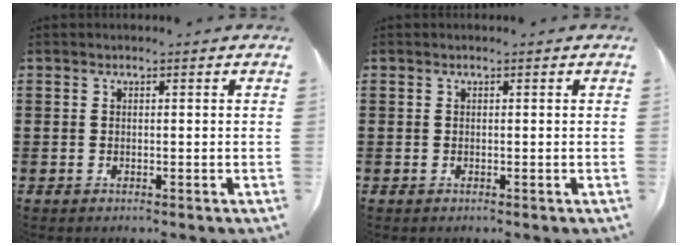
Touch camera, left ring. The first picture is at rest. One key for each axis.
{"total": 0.0}